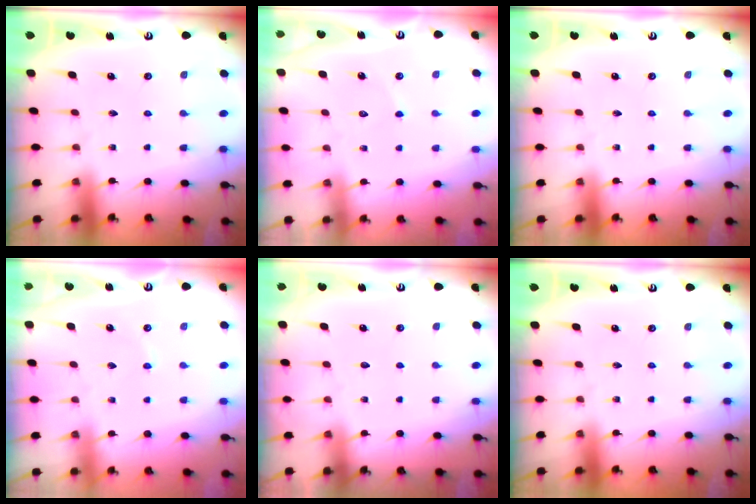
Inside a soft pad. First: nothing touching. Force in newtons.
{"total": 3.1, "press": 3.1, "slide": 0.3}
{"total": 0.0}
{"total": 1.5, "press": 1.4, "slide": 0.4}
{"total": 0.8, "press": 0.8, "slide": 0.2}
{"total": 0.0}